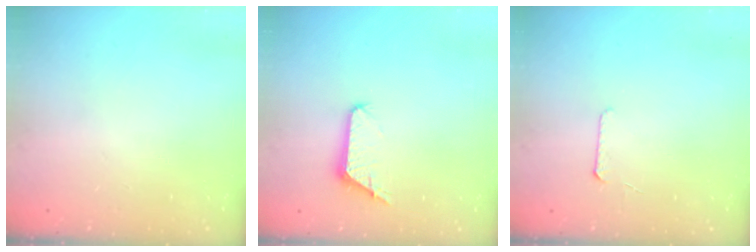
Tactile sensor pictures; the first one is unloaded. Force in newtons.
{"total": 6.3, "press": 6.3, "slide": 0.6}
{"total": 5.2, "press": 5.1, "slide": 0.5}